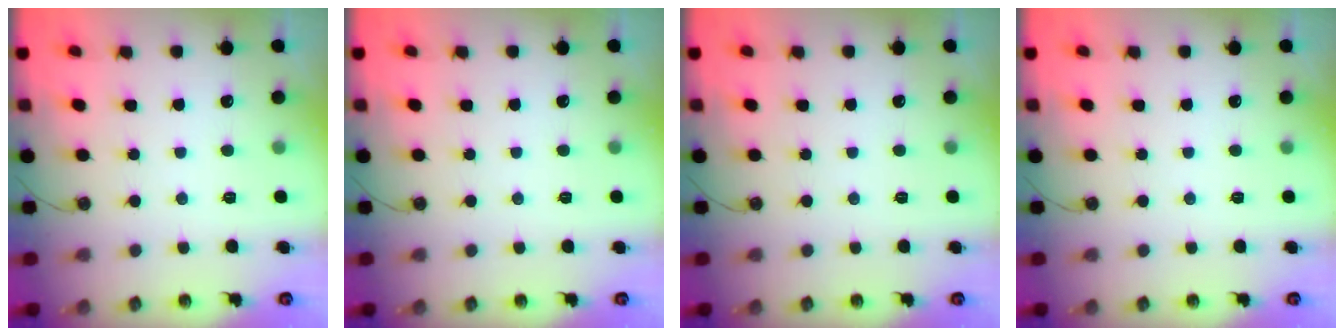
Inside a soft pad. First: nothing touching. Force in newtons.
{"total": 0.0}
{"total": 0.0}
{"total": 0.0}